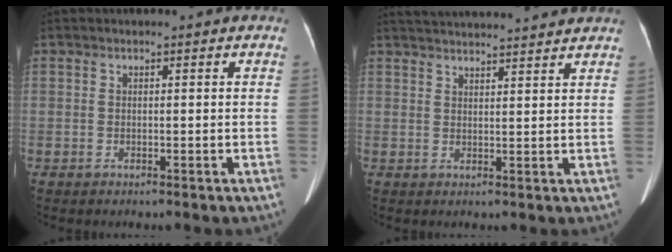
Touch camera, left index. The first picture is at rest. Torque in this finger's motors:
{"motor_torque": [-0.06, -0.52, -0.13, -0.01]}